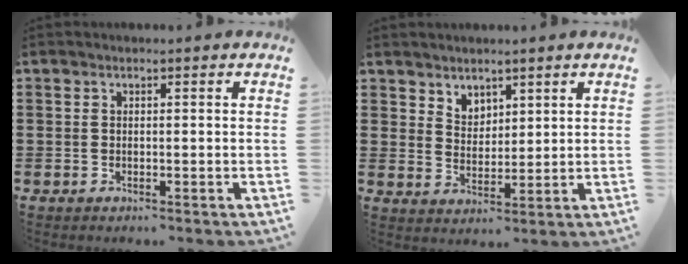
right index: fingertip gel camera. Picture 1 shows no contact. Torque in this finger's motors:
{"motor_torque": [0.06, 0.06, 0.04, 0.01]}